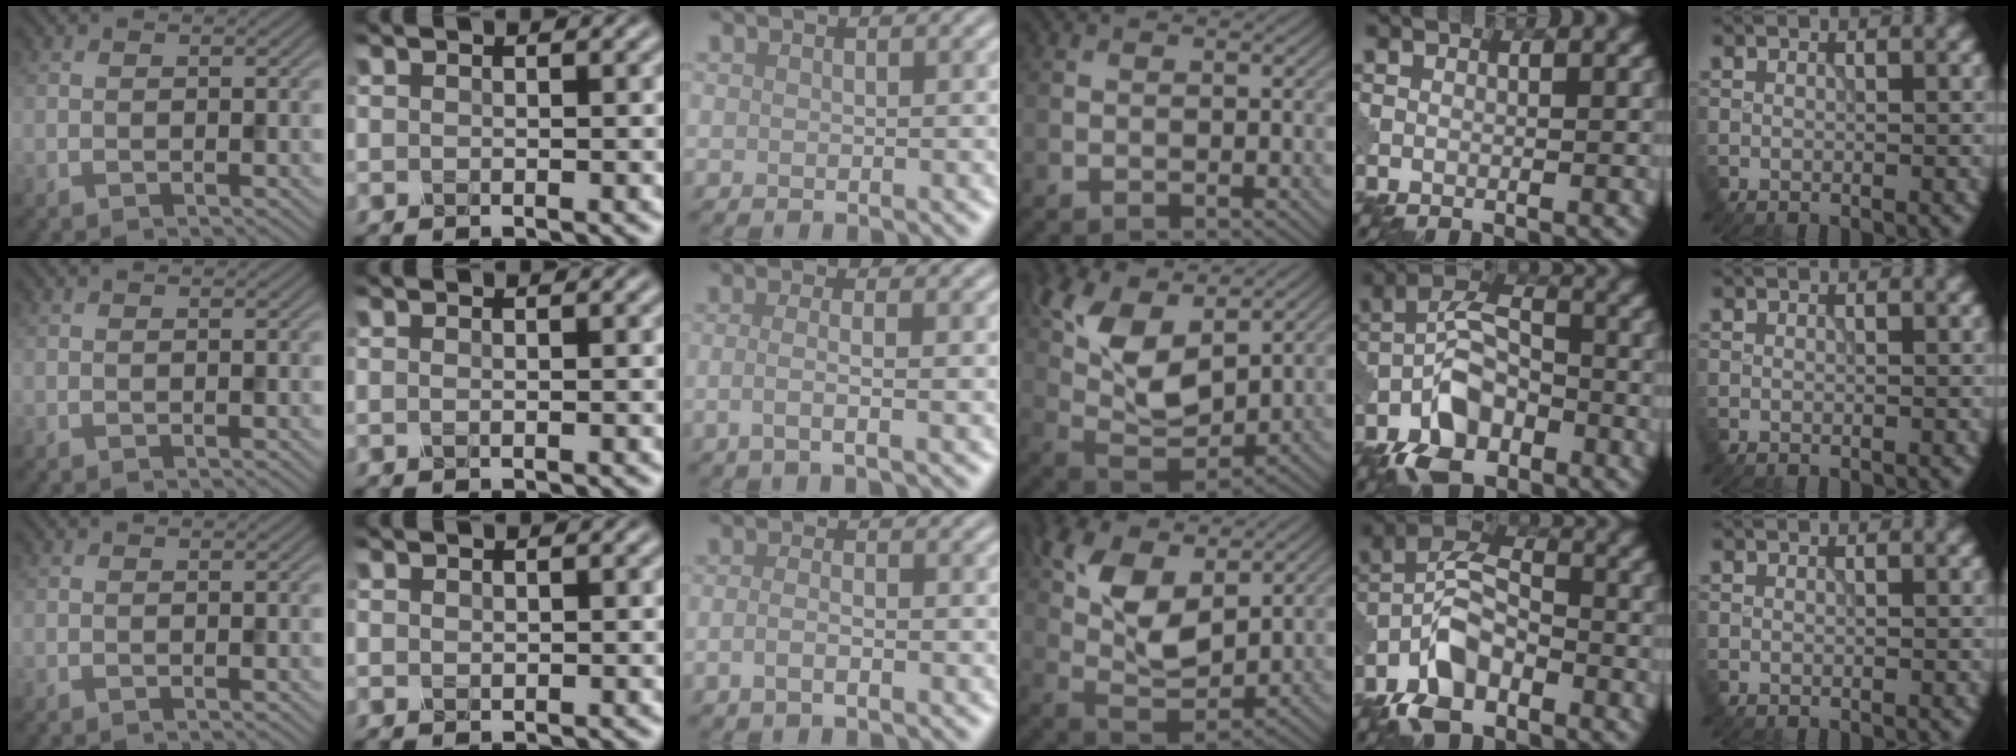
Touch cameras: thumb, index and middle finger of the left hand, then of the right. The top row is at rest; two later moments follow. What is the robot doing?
{"motion": "insert", "object": "pin"}